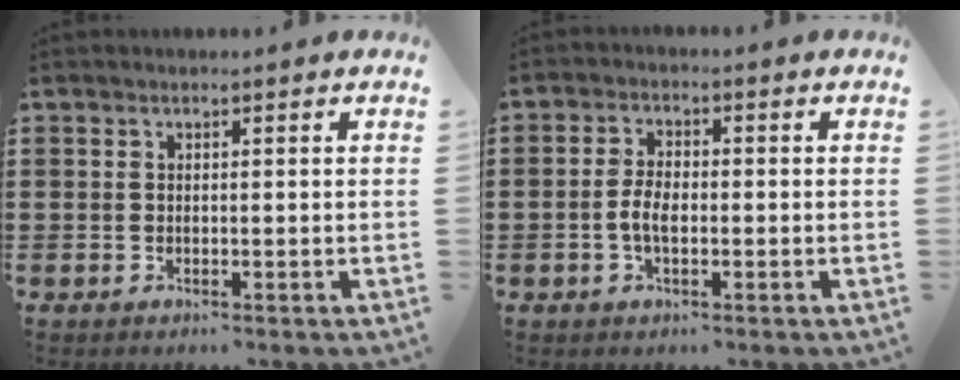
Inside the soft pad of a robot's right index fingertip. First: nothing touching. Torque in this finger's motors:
{"motor_torque": [2.14, 0.00, 0.10, 0.08]}